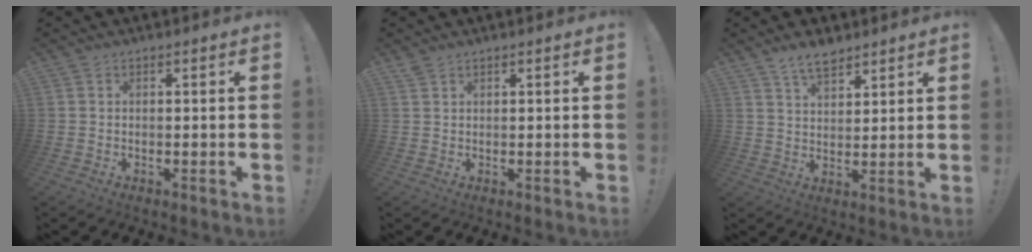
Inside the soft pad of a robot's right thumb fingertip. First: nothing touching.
{"total": 1.6, "force": [1.3, 0.6, 0.7], "torque": [-0.014, -0.002, 0.025]}
{"total": 6.7, "force": [5.3, 2.8, 3.0], "torque": [-0.058, -0.025, 0.098]}